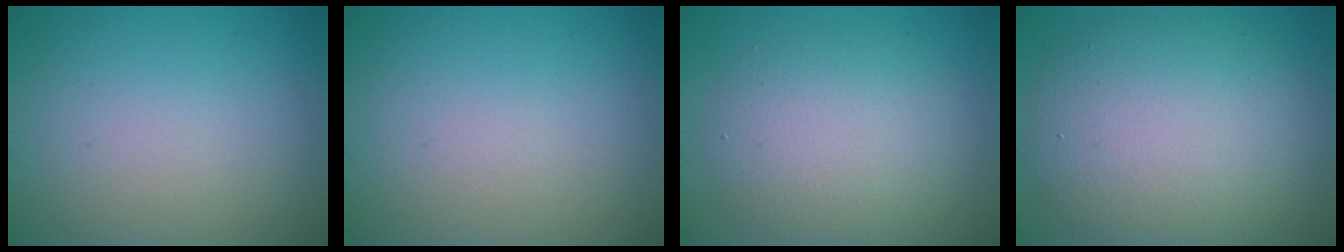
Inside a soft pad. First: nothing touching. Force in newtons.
{"total": 0.0}
{"total": 4.9, "press": 4.9, "slide": 0.3}
{"total": 9.7, "press": 9.7, "slide": 0.7}